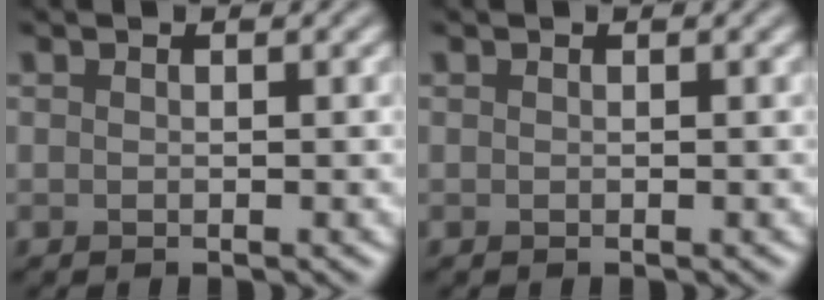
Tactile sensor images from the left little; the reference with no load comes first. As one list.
[{"total": 0.0}]